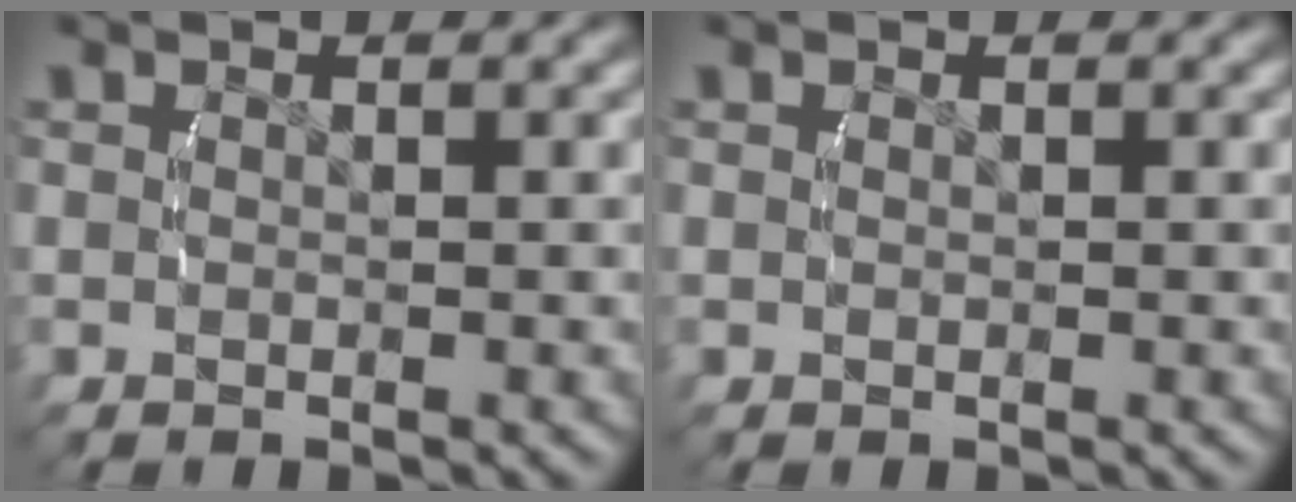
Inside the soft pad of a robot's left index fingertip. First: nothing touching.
{"total": 0.0}